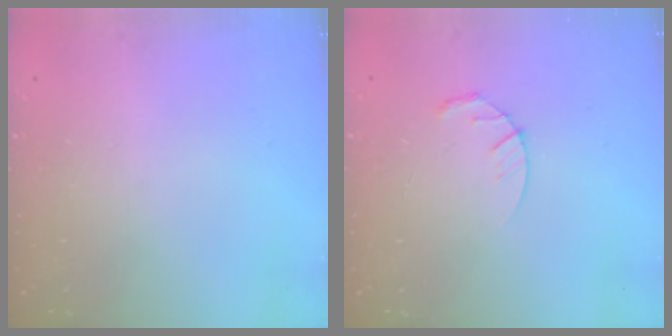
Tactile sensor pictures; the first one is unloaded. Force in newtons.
{"total": 3.9, "press": 3.9, "slide": 0.5}